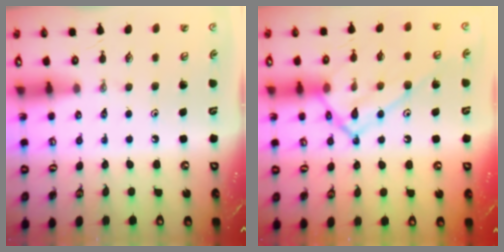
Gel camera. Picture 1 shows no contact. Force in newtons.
{"total": 15.9, "press": 15.9, "slide": 1.3}